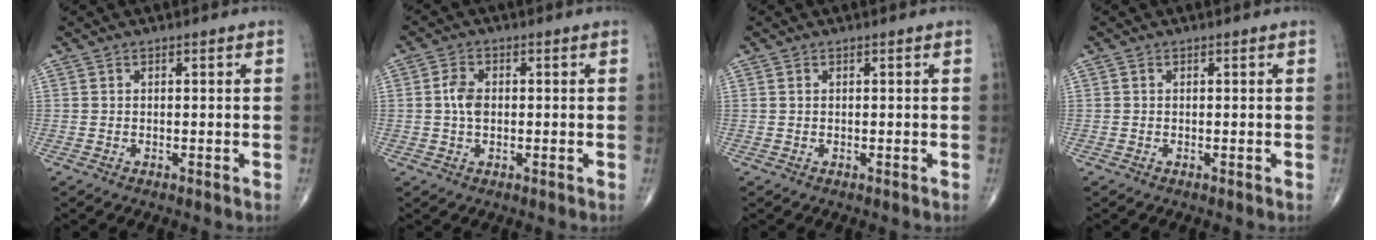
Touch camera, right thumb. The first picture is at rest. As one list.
[{"total": 3.7, "force": [0.1, 2.4, 2.9], "torque": [-0.057, 0.002, -0.003]}, {"total": 0.0}, {"total": 0.0}]